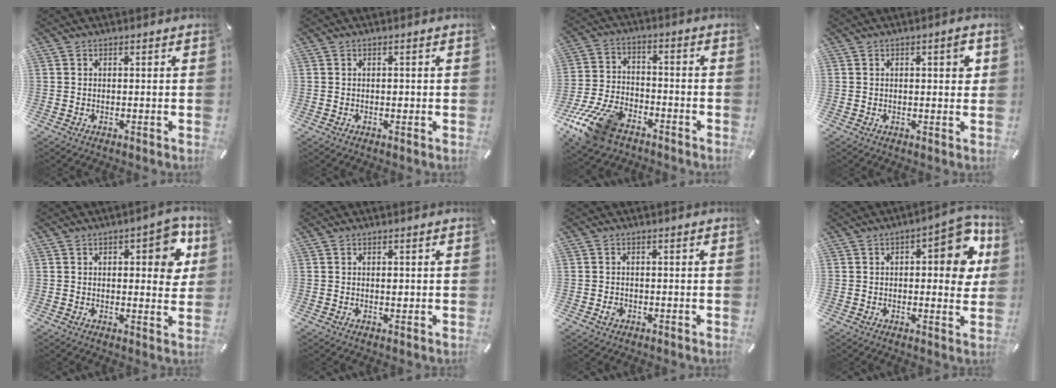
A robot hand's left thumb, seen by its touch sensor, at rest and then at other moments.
{"total": 0.8, "force": [-0.1, 0.6, 0.5], "torque": [-0.009, 0.002, -0.003]}
{"total": 14.2, "force": [-9.2, 7.6, 7.6], "torque": [-0.147, 0.050, -0.163]}
{"total": 3.0, "force": [0.9, 1.3, 2.6], "torque": [-0.037, 0.000, 0.009]}
{"total": 9.1, "force": [2.7, 4.8, 7.3], "torque": [-0.077, -0.010, 0.038]}
{"total": 1.2, "force": [0.0, 0.7, 0.9], "torque": [-0.011, -0.002, -0.002]}
{"total": 1.7, "force": [-0.5, 1.4, 0.8], "torque": [-0.016, 0.003, -0.011]}
{"total": 11.7, "force": [3.3, 5.6, 9.7], "torque": [-0.099, -0.025, 0.049]}